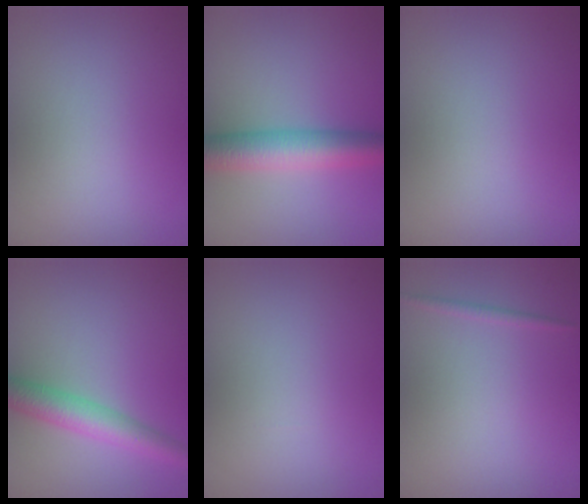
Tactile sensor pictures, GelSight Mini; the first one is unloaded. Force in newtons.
{"total": 6.0, "press": 6.0, "slide": 0.1}
{"total": 0.0}
{"total": 4.2, "press": 4.2, "slide": 0.2}
{"total": 0.0}
{"total": 0.7, "press": 0.7, "slide": 0.0}